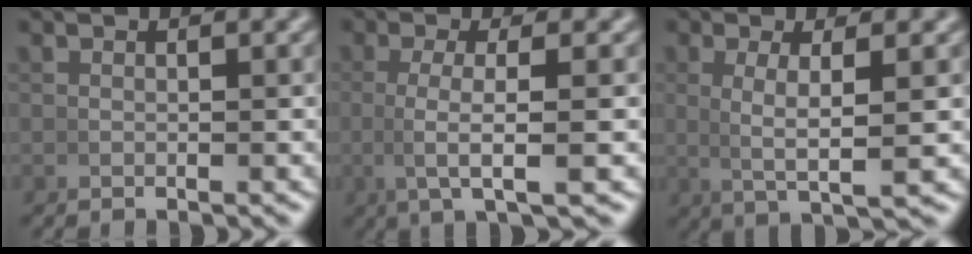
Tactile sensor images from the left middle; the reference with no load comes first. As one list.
[{"total": 4.0, "force": [0.1, 0.2, 4.0], "torque": [-0.080, -0.003, 0.004]}, {"total": 4.1, "force": [0.7, 0.3, 4.0], "torque": [-0.073, -0.006, 0.020]}]